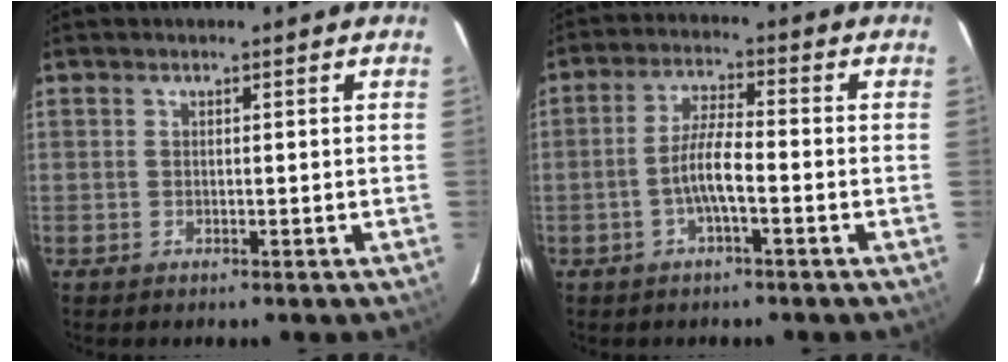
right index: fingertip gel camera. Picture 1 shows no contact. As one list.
[{"total": 5.7, "force": [-2.2, 0.9, 5.2], "torque": [-0.107, 0.008, -0.042]}]